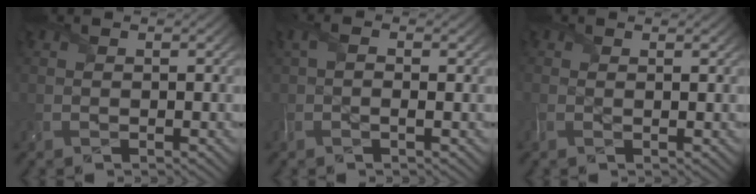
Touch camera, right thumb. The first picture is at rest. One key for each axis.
{"total": 2.3, "fx": 0.2, "fy": 0.7, "fz": 2.1, "tx": -0.051, "ty": 0.004, "tz": -0.003}
{"total": 1.2, "fx": 0.3, "fy": 0.8, "fz": 0.9, "tx": -0.026, "ty": -0.001, "tz": 0.003}